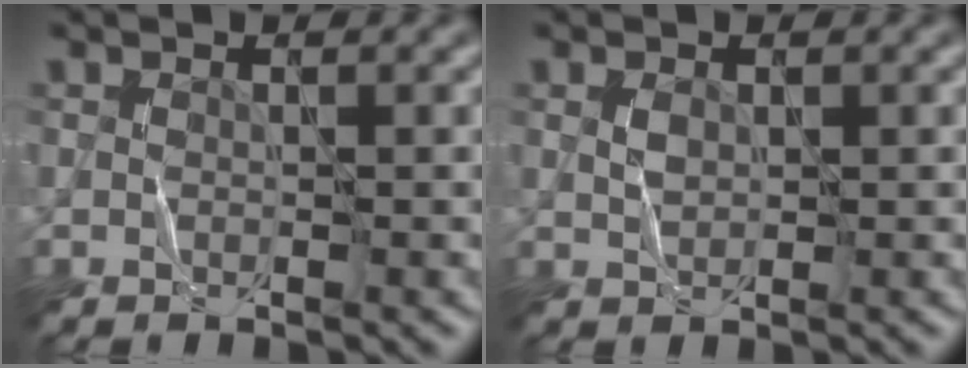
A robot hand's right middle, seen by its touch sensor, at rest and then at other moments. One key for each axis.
{"total": 1.1, "fx": 0.3, "fy": 0.7, "fz": 0.8, "tx": -0.020, "ty": 0.001, "tz": 0.007}